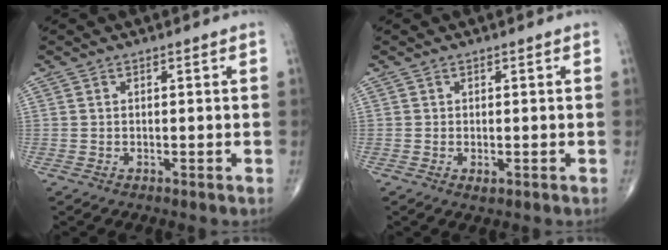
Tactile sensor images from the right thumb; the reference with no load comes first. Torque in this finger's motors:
{"motor_torque": [-0.42, 0.21, -0.01, -0.02, -0.02]}